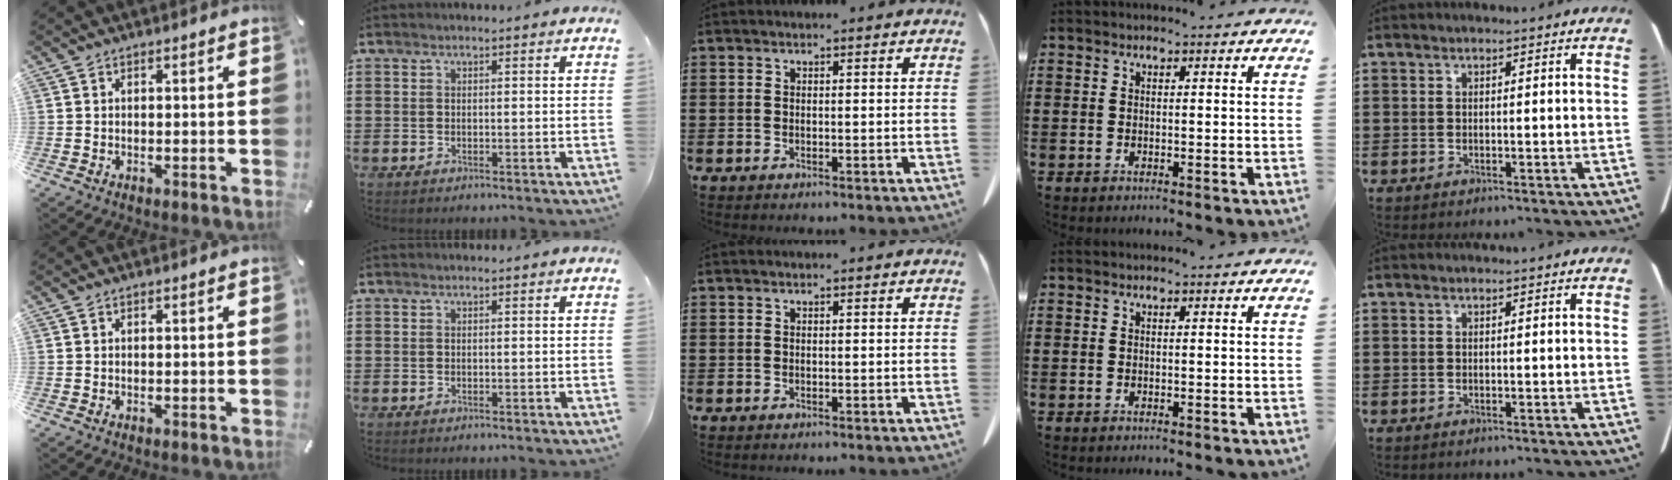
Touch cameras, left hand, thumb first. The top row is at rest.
{}